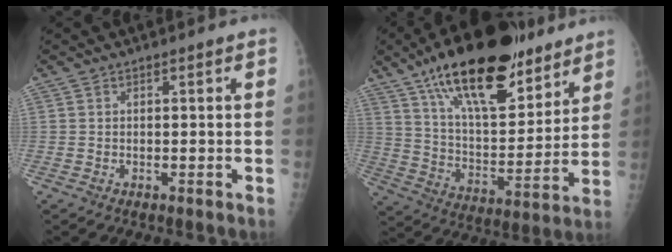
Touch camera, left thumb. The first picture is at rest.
{"total": 25.9, "force": [17.0, 10.4, 16.6], "torque": [-0.240, -0.057, 0.282]}